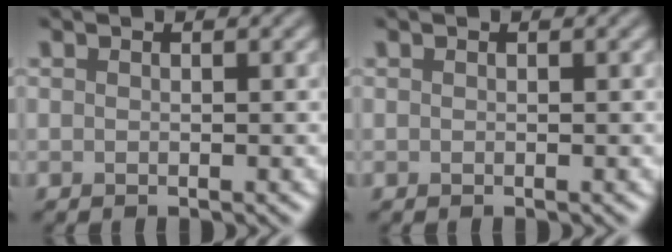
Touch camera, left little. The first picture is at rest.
{"total": 0.0}